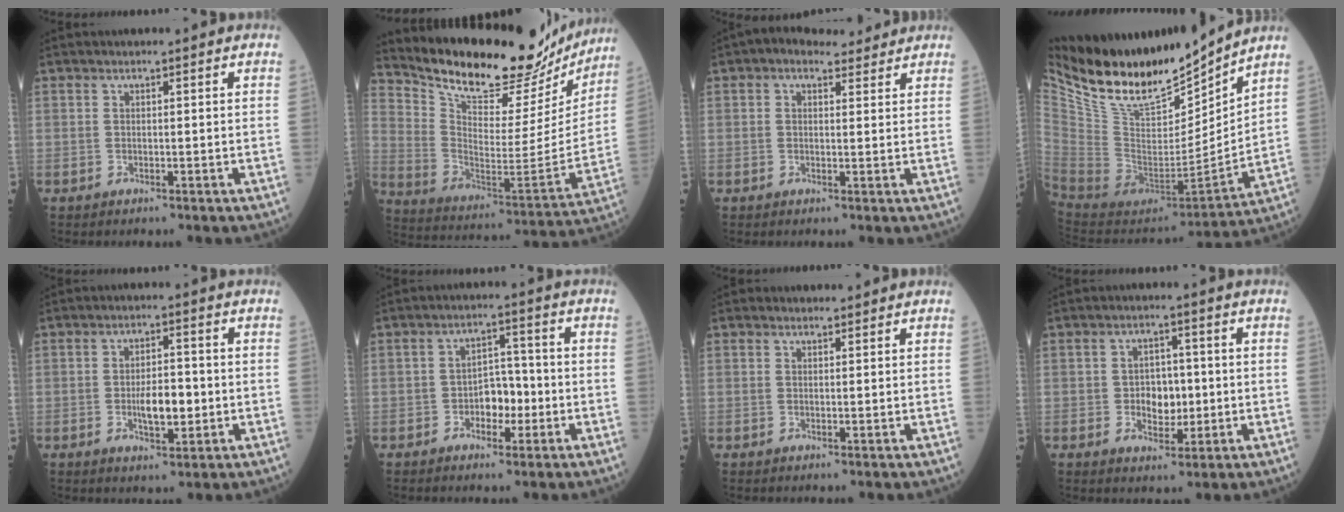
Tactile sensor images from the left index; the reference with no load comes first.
{"total": 25.2, "force": [22.5, 6.9, 9.0], "torque": [-0.152, -0.048, 0.321]}
{"total": 4.5, "force": [3.4, 2.4, 1.7], "torque": [-0.026, 0.025, 0.052]}
{"total": 21.3, "force": [18.1, 5.7, 9.8], "torque": [-0.190, -0.029, 0.327]}
{"total": 5.4, "force": [-1.1, 2.0, 4.8], "torque": [-0.083, -0.003, -0.018]}
{"total": 4.7, "force": [-1.7, 2.8, 3.4], "torque": [-0.048, 0.010, -0.031]}
{"total": 1.0, "force": [0.9, 0.5, -0.1], "torque": [0.000, 0.002, 0.010]}
{"total": 4.7, "force": [-0.5, 3.2, 3.3], "torque": [-0.051, 0.006, -0.005]}